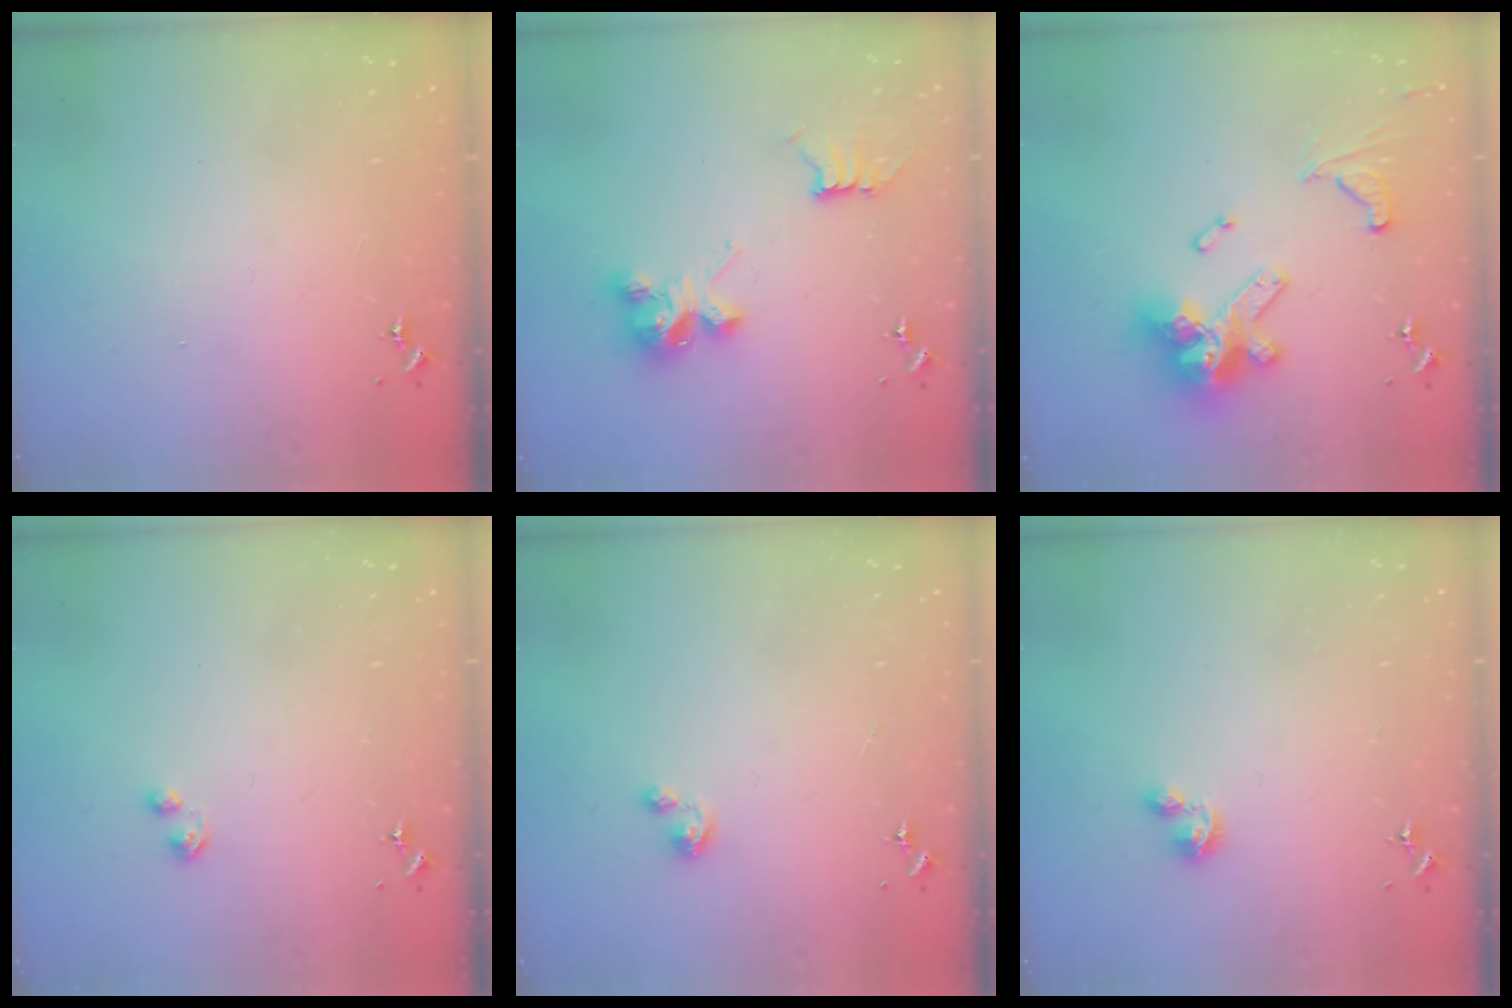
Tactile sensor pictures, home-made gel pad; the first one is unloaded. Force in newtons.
{"total": 8.6, "press": 8.6, "slide": 0.2}
{"total": 20.5, "press": 20.4, "slide": 2.2}
{"total": 2.9, "press": 2.9, "slide": 0.5}
{"total": 3.2, "press": 3.2, "slide": 0.2}
{"total": 2.3, "press": 2.3, "slide": 0.4}